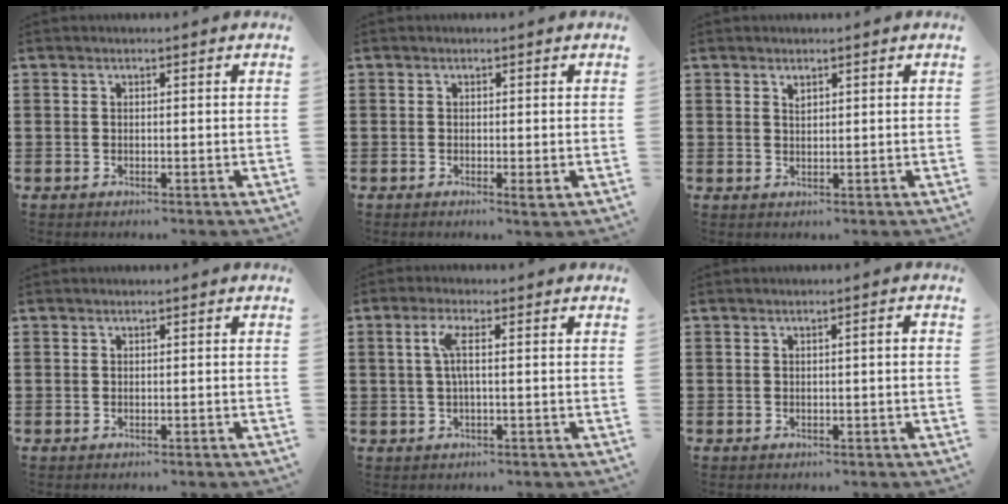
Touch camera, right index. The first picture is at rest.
{"total": 1.0, "force": [-0.3, 0.1, 1.0], "torque": [-0.018, -0.004, -0.004]}
{"total": 0.9, "force": [0.6, 0.5, 0.5], "torque": [-0.012, 0.001, 0.012]}
{"total": 0.0}
{"total": 3.5, "force": [0.3, 0.4, 3.4], "torque": [-0.081, -0.003, -0.003]}
{"total": 0.7, "force": [-0.2, -0.1, 0.7], "torque": [-0.012, -0.005, -0.002]}